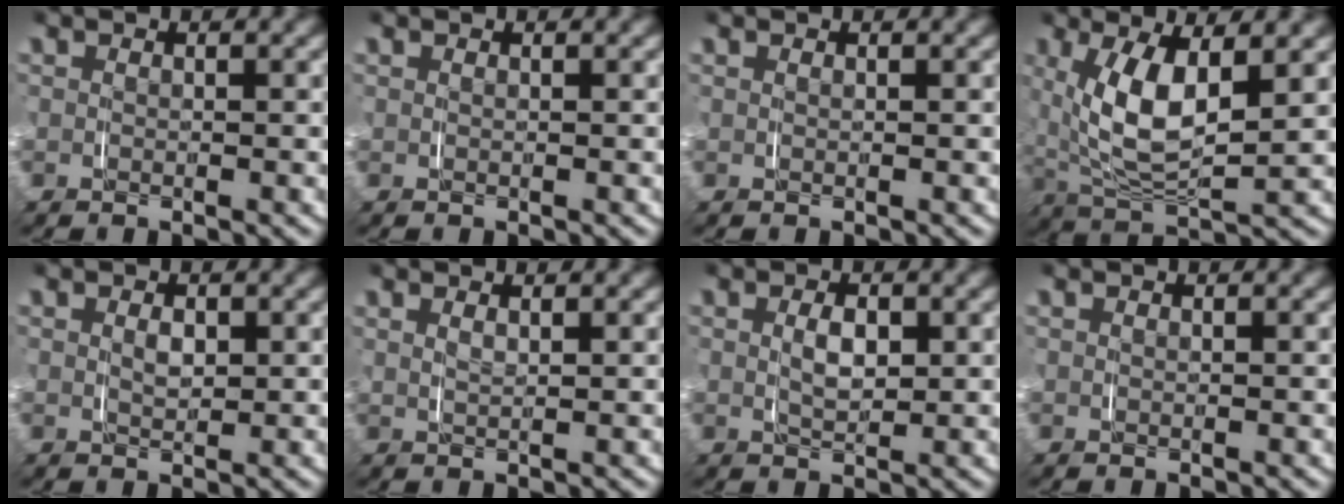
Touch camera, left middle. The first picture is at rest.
{"total": 0.0}
{"total": 0.0}
{"total": 6.6, "force": [1.4, 3.1, 5.7], "torque": [-0.124, -0.004, 0.030]}
{"total": 1.4, "force": [0.5, 0.8, 1.1], "torque": [-0.020, -0.009, 0.013]}
{"total": 1.2, "force": [0.9, 0.1, 0.8], "torque": [-0.017, -0.004, 0.020]}
{"total": 2.4, "force": [0.5, 1.2, 2.0], "torque": [-0.035, -0.008, 0.014]}
{"total": 0.0}